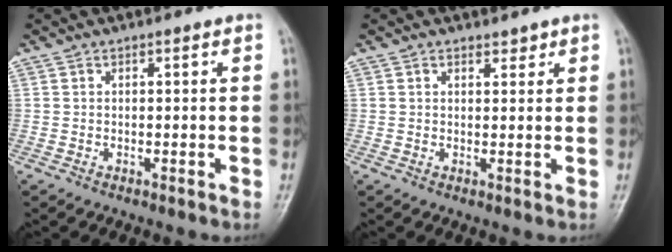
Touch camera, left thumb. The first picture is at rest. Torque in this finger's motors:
{"motor_torque": [-0.47, 0.30, -0.47, -0.12, 0.05]}